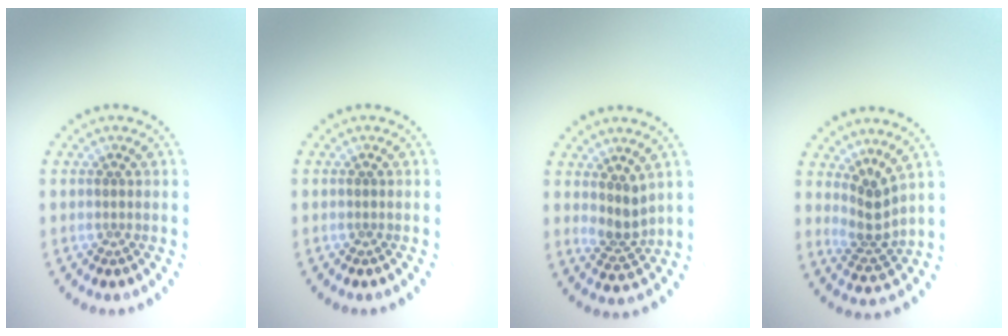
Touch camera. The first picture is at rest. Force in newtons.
{"total": 0.0}
{"total": 2.5, "press": 1.9, "slide": 1.6}
{"total": 2.7, "press": 1.9, "slide": 1.9}